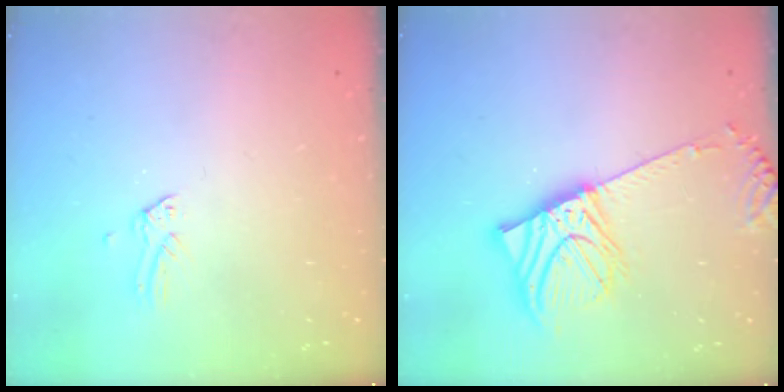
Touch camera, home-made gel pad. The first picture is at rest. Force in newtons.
{"total": 10.9, "press": 10.6, "slide": 2.2}